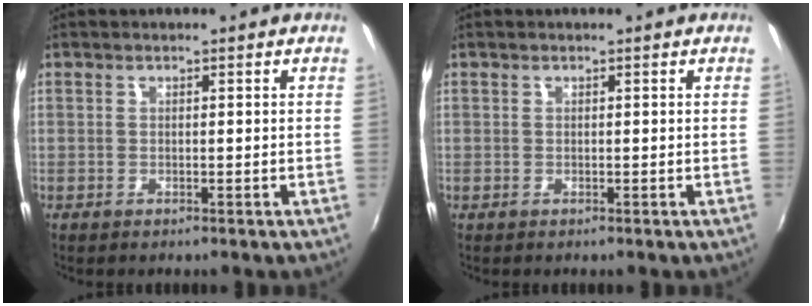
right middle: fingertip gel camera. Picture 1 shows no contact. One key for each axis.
{"total": 0.0}